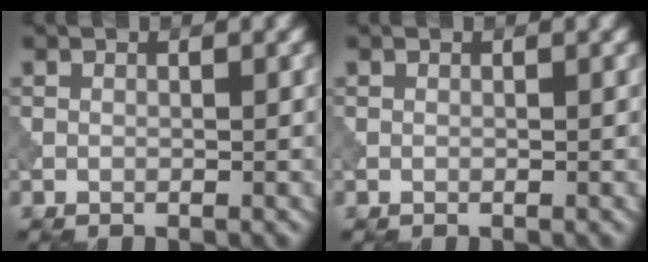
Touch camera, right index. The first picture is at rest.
{"total": 0.0}